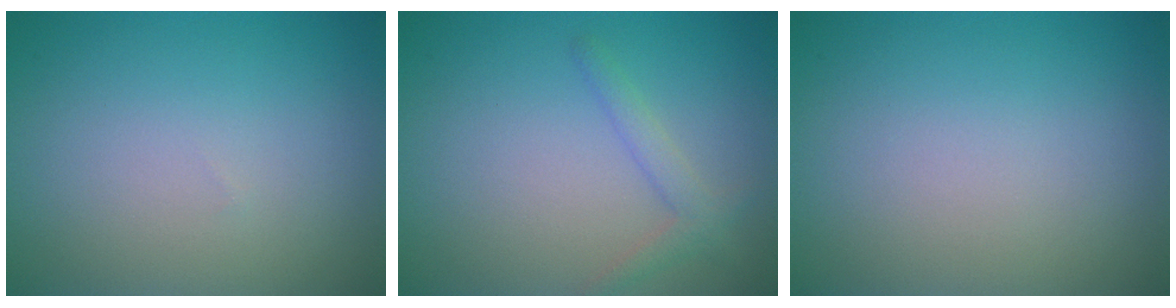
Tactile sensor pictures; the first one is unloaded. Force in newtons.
{"total": 1.8, "press": 1.7, "slide": 0.1}
{"total": 0.0}